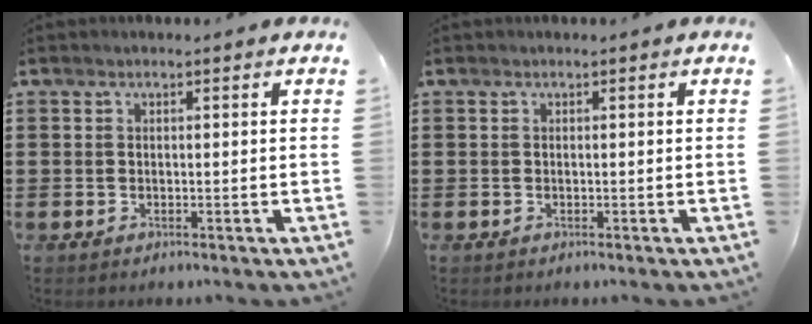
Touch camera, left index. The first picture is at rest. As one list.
[{"total": 0.0}]